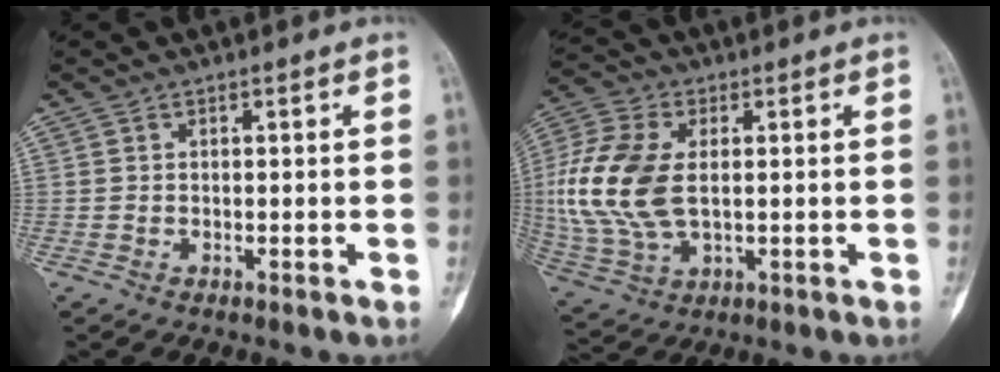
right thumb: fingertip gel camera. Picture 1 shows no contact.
{"total": 16.0, "force": [1.0, 9.4, 12.9], "torque": [-0.292, 0.004, 0.024]}